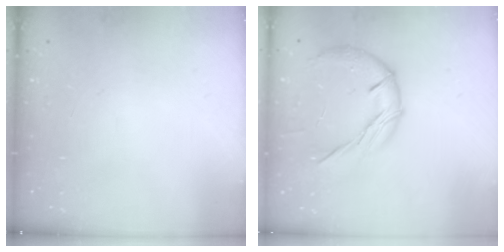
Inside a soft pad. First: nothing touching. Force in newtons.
{"total": 11.8, "press": 11.8, "slide": 0.6}